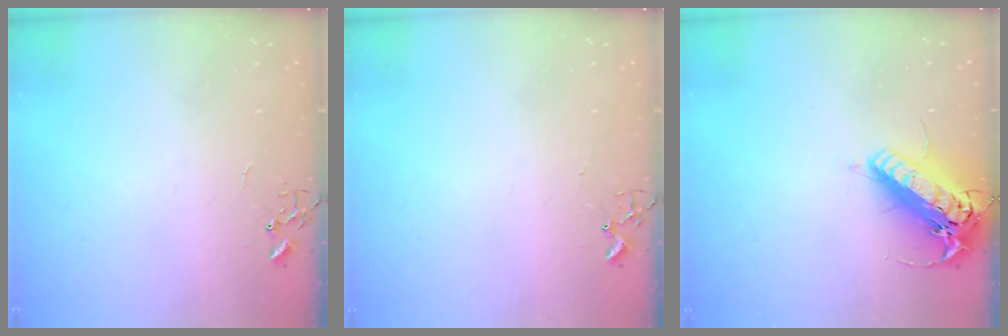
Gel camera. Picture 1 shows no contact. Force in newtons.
{"total": 1.8, "press": 1.8, "slide": 0.2}
{"total": 19.5, "press": 19.1, "slide": 3.7}